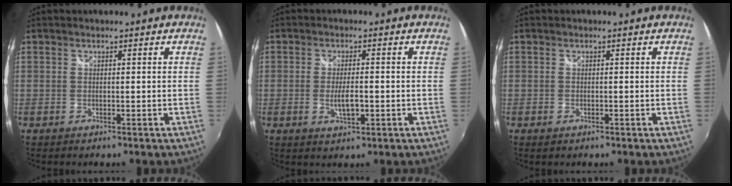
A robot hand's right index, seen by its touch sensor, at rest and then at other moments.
{"total": 4.2, "force": [-0.9, 1.4, 3.8], "torque": [-0.072, -0.005, -0.015]}
{"total": 0.8, "force": [-0.5, 0.6, 0.3], "torque": [-0.006, -0.005, -0.010]}